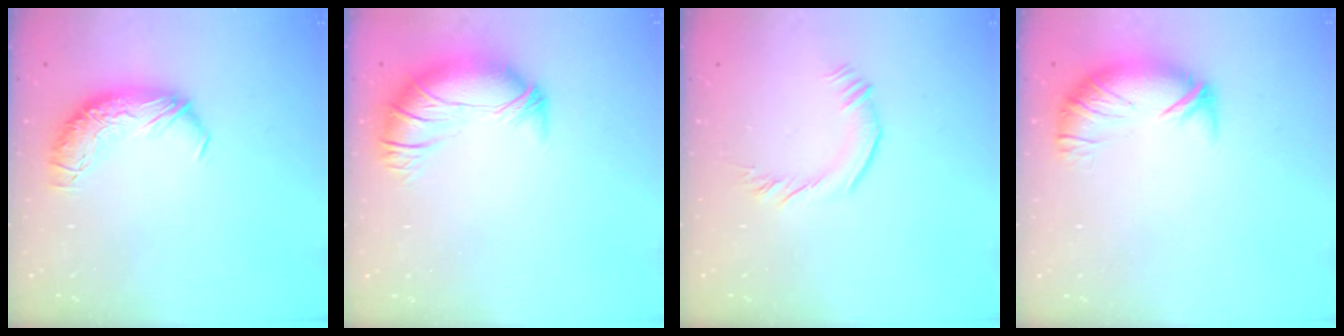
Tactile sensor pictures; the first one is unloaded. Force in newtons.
{"total": 2.7, "press": 0.9, "slide": 2.6}
{"total": 1.7, "press": 1.4, "slide": 0.8}
{"total": 4.5, "press": 4.0, "slide": 2.1}